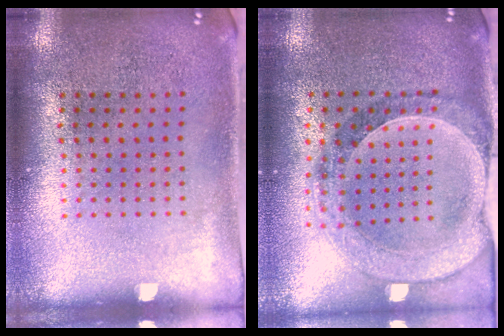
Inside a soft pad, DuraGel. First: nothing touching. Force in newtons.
{"total": 1.5, "press": 1.5, "slide": 0.3}